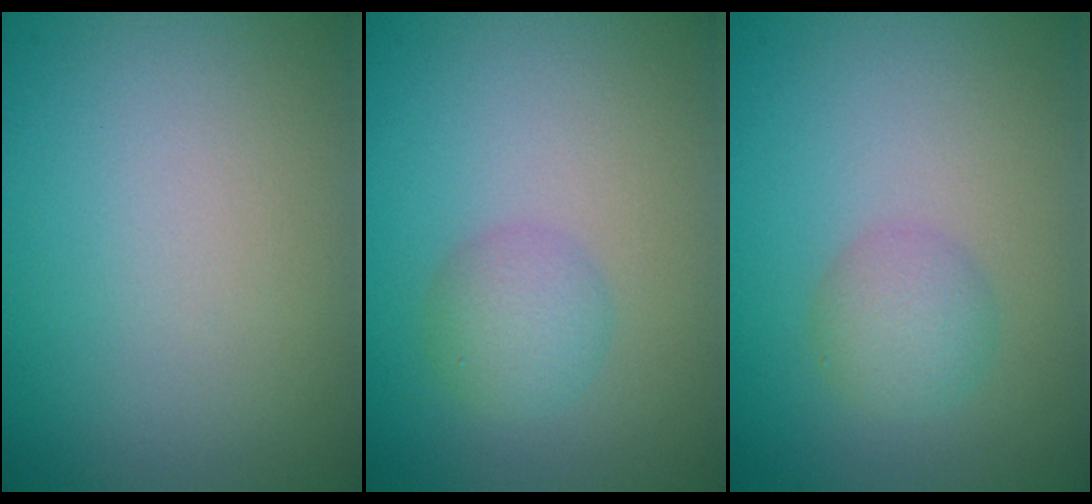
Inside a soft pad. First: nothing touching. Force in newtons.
{"total": 2.4, "press": 2.4, "slide": 0.1}
{"total": 2.3, "press": 2.3, "slide": 0.0}